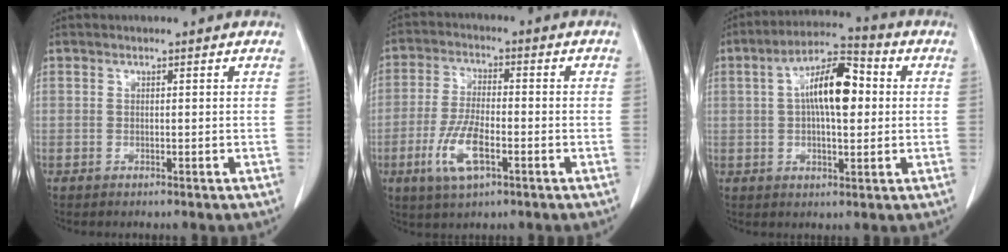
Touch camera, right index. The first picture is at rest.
{"total": 8.2, "force": [-3.4, 2.9, 6.9], "torque": [-0.148, -0.005, -0.063]}
{"total": 10.9, "force": [1.5, 3.7, 10.2], "torque": [-0.187, 0.026, 0.020]}